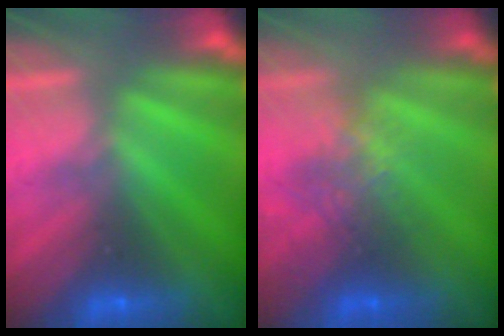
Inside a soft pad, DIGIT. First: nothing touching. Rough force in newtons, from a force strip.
{"total": 2.9}